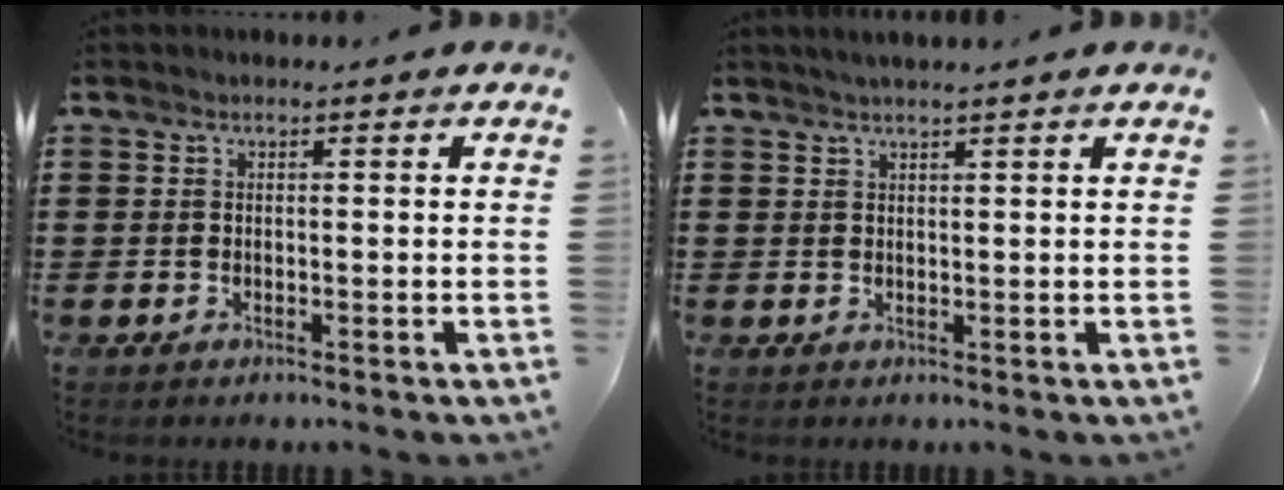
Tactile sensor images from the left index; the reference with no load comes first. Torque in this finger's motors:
{"motor_torque": [0.21, -0.30, 0.37, 0.10]}